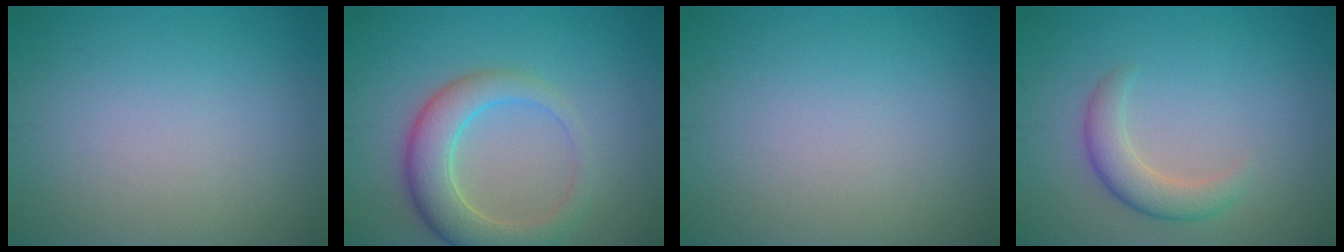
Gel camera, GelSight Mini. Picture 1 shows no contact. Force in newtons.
{"total": 5.5, "press": 5.5, "slide": 0.5}
{"total": 0.0}
{"total": 3.0, "press": 3.0, "slide": 0.3}